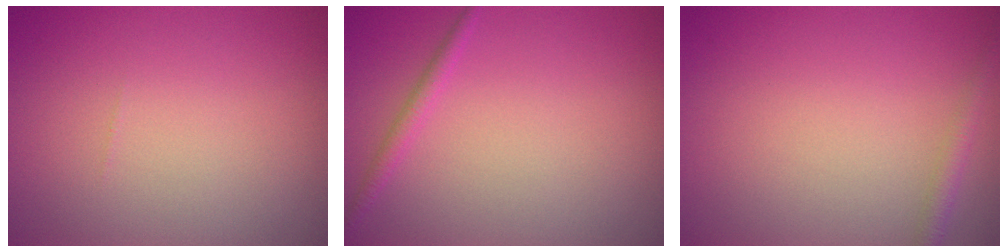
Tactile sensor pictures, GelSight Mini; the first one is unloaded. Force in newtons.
{"total": 1.2, "press": 1.2, "slide": 0.1}
{"total": 1.3, "press": 1.3, "slide": 0.1}